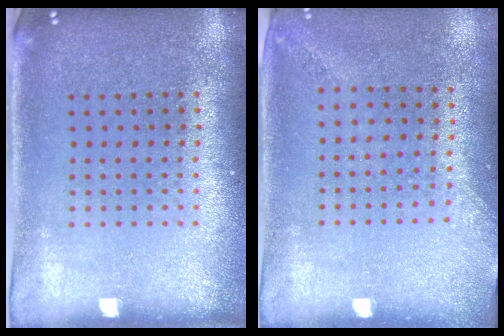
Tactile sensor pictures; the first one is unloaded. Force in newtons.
{"total": 1.4, "press": 1.0, "slide": 1.0}